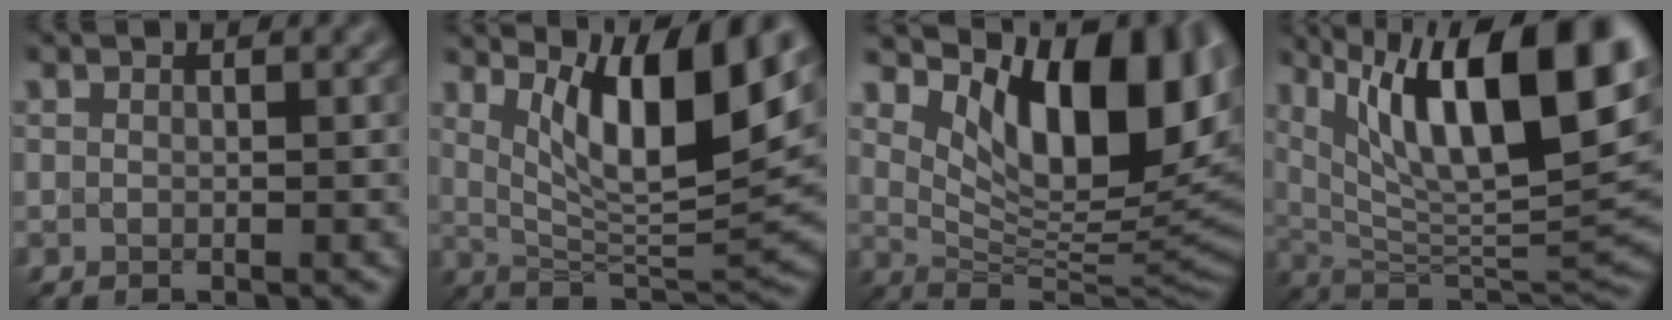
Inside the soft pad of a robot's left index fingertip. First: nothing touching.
{"total": 10.1, "force": [4.4, 2.4, 8.8], "torque": [-0.135, -0.013, 0.082]}
{"total": 12.5, "force": [4.7, 5.8, 10.0], "torque": [-0.143, -0.009, 0.091]}
{"total": 16.2, "force": [6.7, 5.8, 13.5], "torque": [-0.218, 0.012, 0.118]}